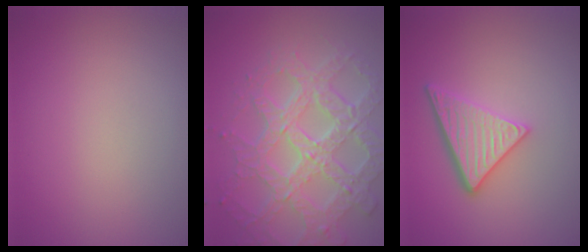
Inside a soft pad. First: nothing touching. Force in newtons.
{"total": 7.9, "press": 5.7, "slide": 5.6}
{"total": 4.0, "press": 3.4, "slide": 2.1}